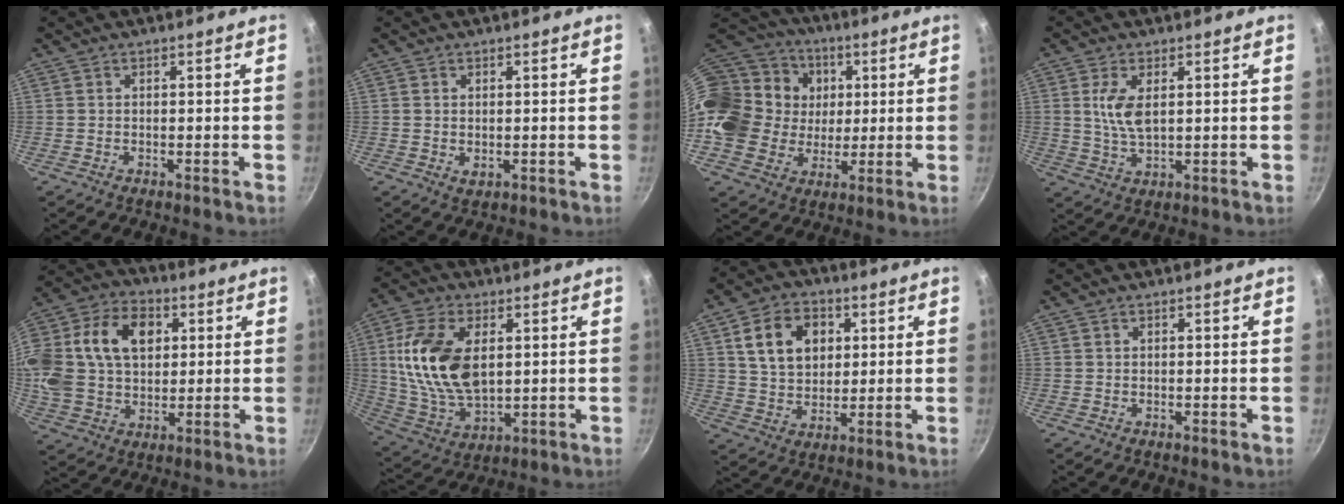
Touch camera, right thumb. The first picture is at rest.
{"total": 1.8, "force": [0.0, 1.2, 1.3], "torque": [-0.022, -0.004, 0.001]}
{"total": 24.3, "force": [4.2, 19.9, 13.3], "torque": [-0.240, 0.027, 0.076]}
{"total": 6.2, "force": [1.4, 2.9, 5.3], "torque": [-0.101, -0.009, 0.029]}
{"total": 25.5, "force": [6.6, 18.0, 16.8], "torque": [-0.350, 0.028, 0.111]}
{"total": 17.2, "force": [3.2, 10.0, 13.6], "torque": [-0.250, -0.011, 0.070]}
{"total": 12.2, "force": [3.7, 8.9, 7.5], "torque": [-0.104, -0.003, 0.063]}
{"total": 0.0}